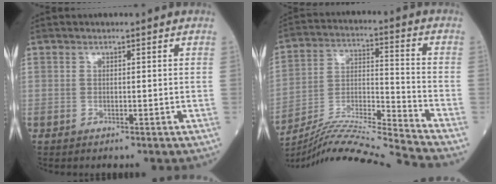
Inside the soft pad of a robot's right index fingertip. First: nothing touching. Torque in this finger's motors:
{"motor_torque": [-0.89, 0.22, -0.63, -0.19]}